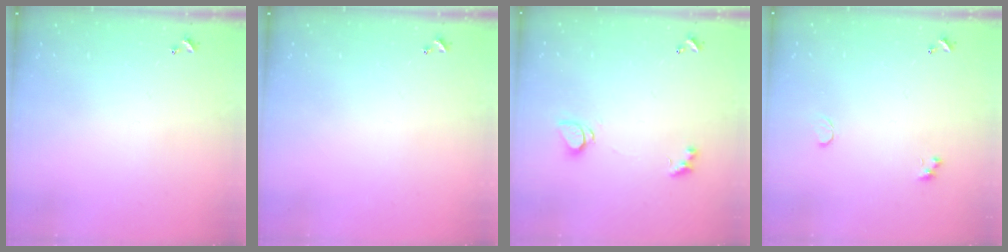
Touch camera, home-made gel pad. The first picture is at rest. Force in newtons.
{"total": 0.0}
{"total": 1.6, "press": 1.6, "slide": 0.2}
{"total": 0.6, "press": 0.4, "slide": 0.4}